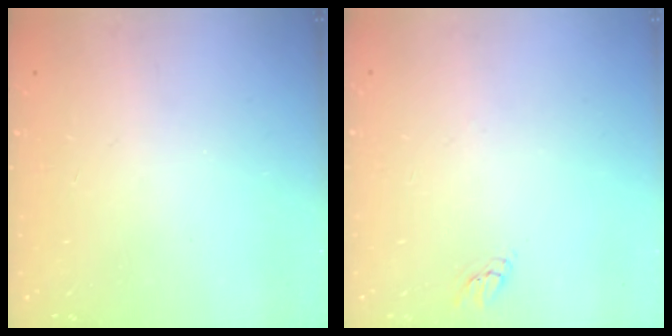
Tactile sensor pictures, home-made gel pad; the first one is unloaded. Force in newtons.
{"total": 2.2, "press": 2.2, "slide": 0.1}